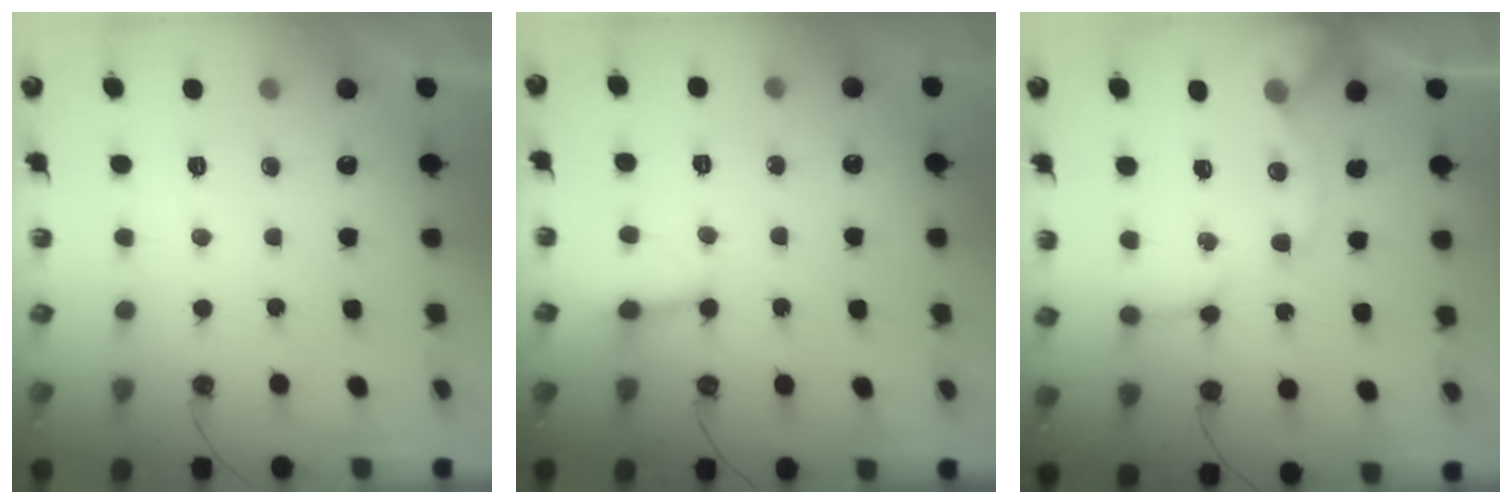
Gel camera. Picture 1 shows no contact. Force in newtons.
{"total": 2.8, "press": 2.8, "slide": 0.2}
{"total": 13.9, "press": 13.8, "slide": 2.0}